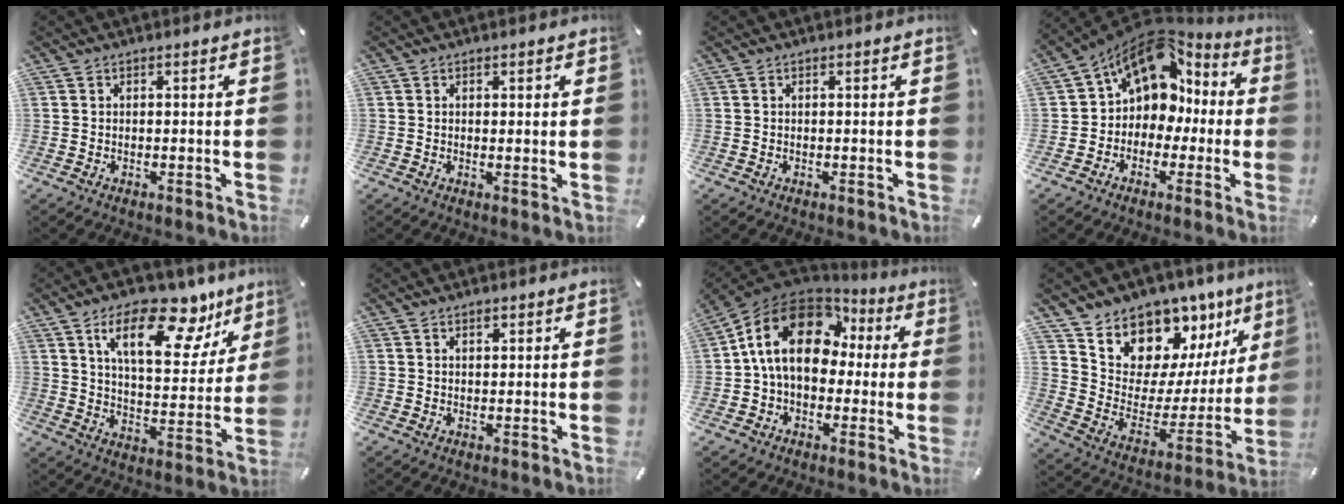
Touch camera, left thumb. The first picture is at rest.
{"total": 1.3, "force": [0.4, 0.3, 1.2], "torque": [-0.022, -0.001, 0.007]}
{"total": 0.0}
{"total": 11.7, "force": [4.9, 9.3, 4.9], "torque": [-0.091, -0.028, 0.096]}
{"total": 19.1, "force": [12.0, 8.5, 12.1], "torque": [-0.177, -0.070, 0.195]}
{"total": 0.9, "force": [0.7, 0.4, 0.4], "torque": [-0.008, 0.000, 0.012]}
{"total": 16.8, "force": [3.0, 12.6, 10.6], "torque": [-0.215, 0.007, 0.053]}
{"total": 11.3, "force": [9.7, 5.7, -0.9], "torque": [0.006, -0.124, 0.177]}